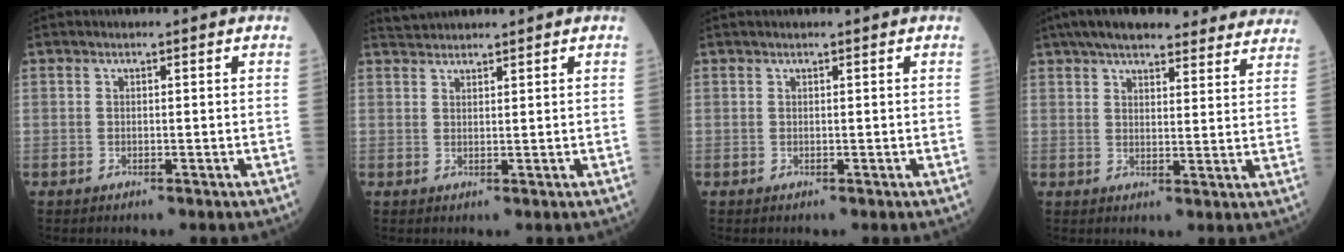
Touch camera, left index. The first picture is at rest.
{"total": 3.5, "force": [3.4, 0.2, 0.6], "torque": [-0.010, 0.032, 0.066]}
{"total": 1.7, "force": [1.5, 0.1, 0.8], "torque": [-0.001, 0.021, 0.022]}
{"total": 25.1, "force": [21.9, 6.1, 10.6], "torque": [-0.151, 0.021, 0.268]}